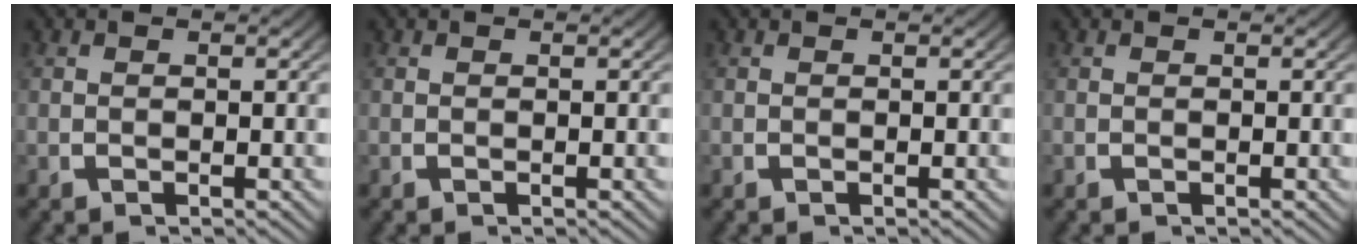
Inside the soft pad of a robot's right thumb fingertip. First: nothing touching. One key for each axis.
{"total": 0.0}
{"total": 0.0}
{"total": 0.0}